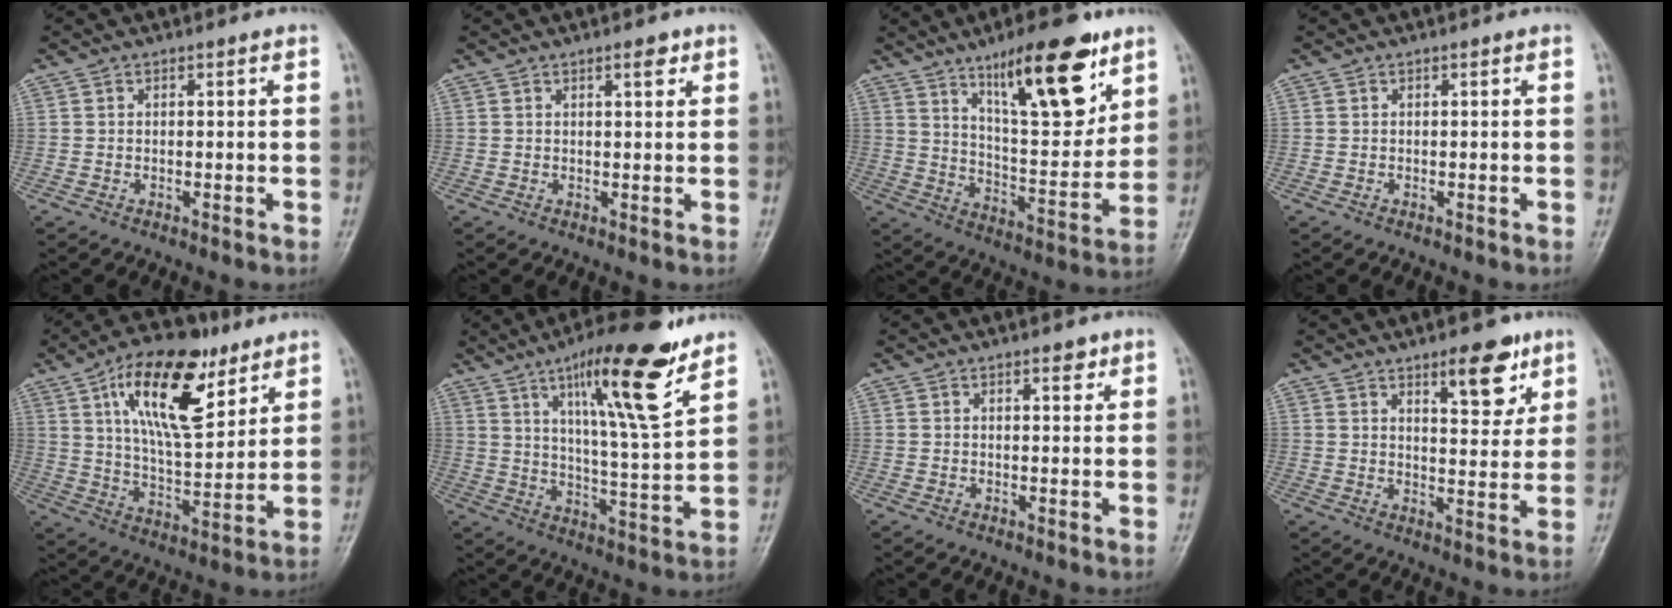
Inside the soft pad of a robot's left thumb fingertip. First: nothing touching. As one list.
[{"total": 2.3, "force": [1.4, 0.8, 1.6], "torque": [-0.017, -0.006, 0.018]}, {"total": 18.8, "force": [11.2, 5.9, 13.9], "torque": [-0.180, -0.065, 0.189]}, {"total": 0.0}, {"total": 19.6, "force": [9.7, 8.6, 14.7], "torque": [-0.213, -0.036, 0.167]}, {"total": 18.0, "force": [10.8, 2.9, 14.1], "torque": [-0.209, -0.057, 0.176]}, {"total": 2.0, "force": [1.3, 0.9, 1.3], "torque": [-0.008, -0.006, 0.017]}, {"total": 9.3, "force": [5.6, 3.6, 6.5], "torque": [-0.065, -0.033, 0.080]}]